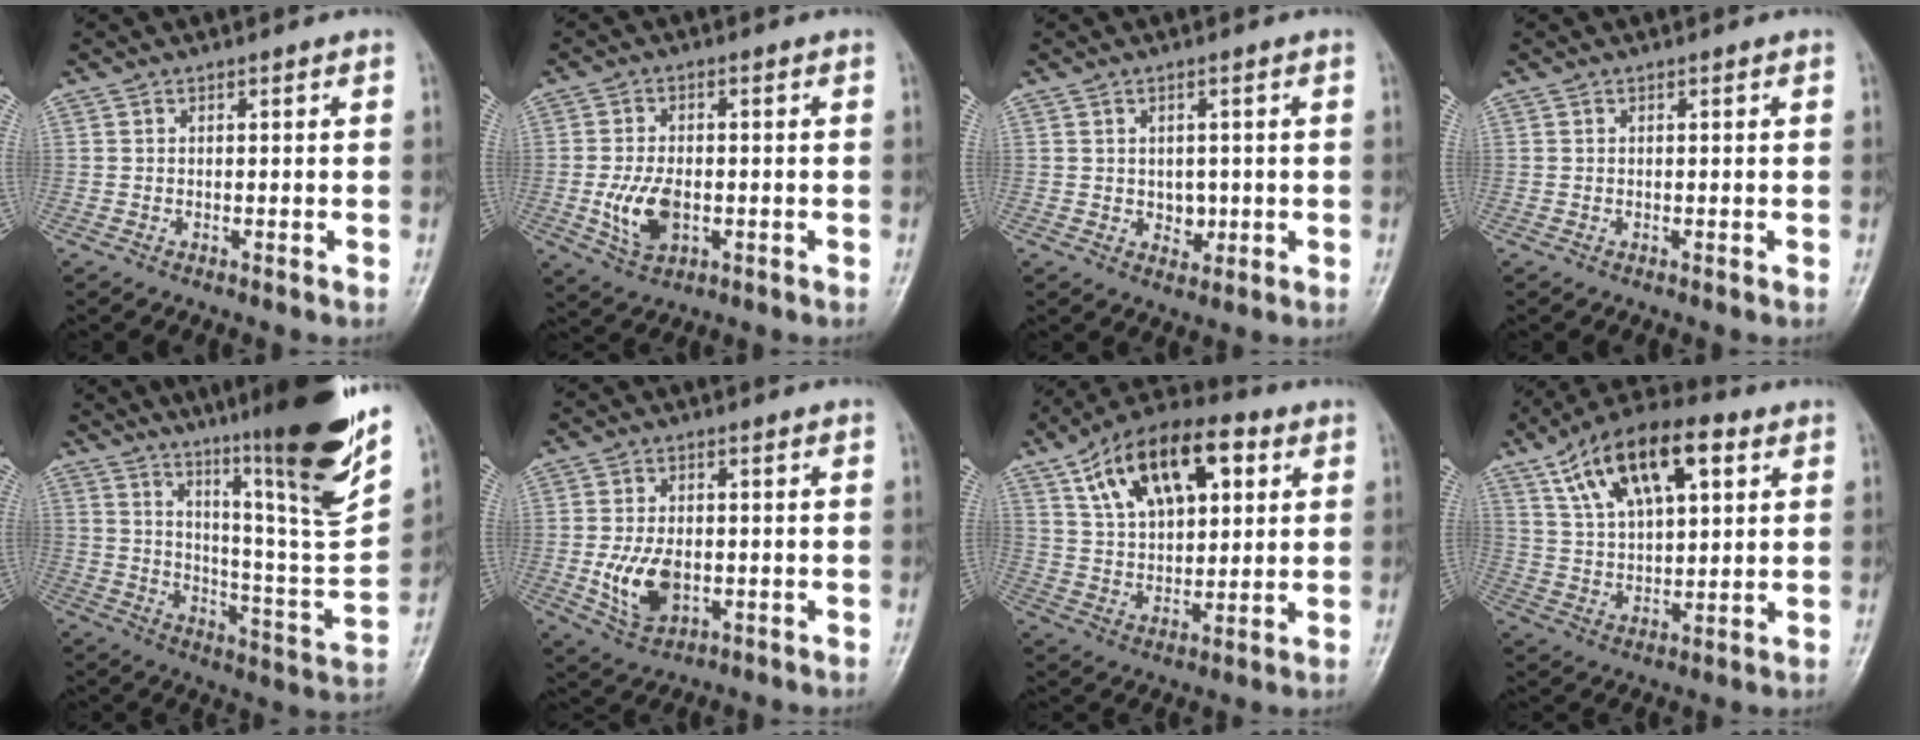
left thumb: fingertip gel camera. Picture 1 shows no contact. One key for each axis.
{"total": 7.4, "fx": -1.4, "fy": 4.4, "fz": 5.8, "tx": -0.111, "ty": -0.001, "tz": -0.021}
{"total": 3.2, "fx": -0.1, "fy": 2.5, "fz": 2.0, "tx": -0.014, "ty": -0.001, "tz": 0.005}
{"total": 0.0}
{"total": 25.8, "fx": 15.9, "fy": 2.7, "fz": 20.2, "tx": -0.276, "ty": -0.074, "tz": 0.246}
{"total": 8.3, "fx": -1.4, "fy": 5.2, "fz": 6.4, "tx": -0.112, "ty": -0.005, "tz": -0.016}
{"total": 18.5, "fx": 7.6, "fy": 9.8, "fz": 13.7, "tx": -0.190, "ty": -0.003, "tz": 0.129}
{"total": 17.3, "fx": 7.9, "fy": 8.0, "fz": 13.1, "tx": -0.199, "ty": -0.003, "tz": 0.136}